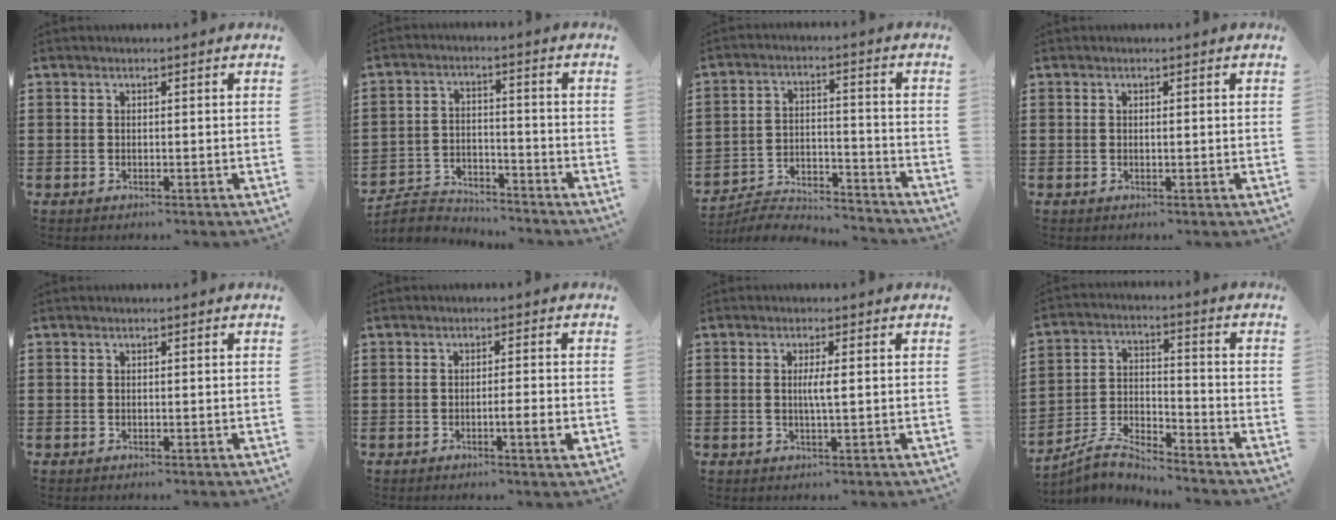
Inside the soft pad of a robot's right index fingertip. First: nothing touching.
{"total": 4.4, "force": [-4.3, 0.9, 0.3], "torque": [-0.026, 0.002, -0.093]}
{"total": 5.4, "force": [-5.3, 0.8, 0.9], "torque": [-0.024, 0.008, -0.107]}
{"total": 0.6, "force": [0.0, 0.1, 0.5], "torque": [-0.012, -0.002, 0.001]}
{"total": 0.0}
{"total": 3.7, "force": [-1.2, 0.1, 3.5], "torque": [-0.057, -0.010, -0.019]}
{"total": 2.5, "force": [0.1, 0.0, 2.5], "torque": [-0.048, -0.006, 0.000]}
{"total": 5.0, "force": [-4.8, 0.6, 1.2], "torque": [-0.038, -0.006, -0.100]}